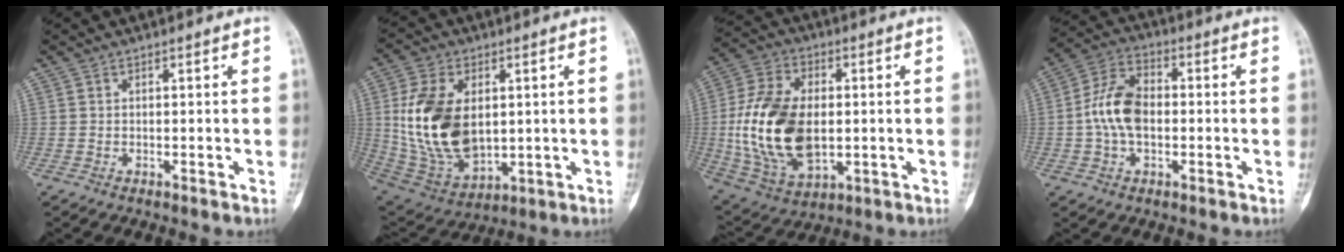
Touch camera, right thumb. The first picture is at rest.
{"total": 19.1, "force": [2.0, 11.8, 14.9], "torque": [-0.277, -0.017, 0.057]}
{"total": 20.6, "force": [-0.6, 12.6, 16.3], "torque": [-0.311, -0.004, 0.004]}
{"total": 10.2, "force": [-0.6, 6.4, 7.9], "torque": [-0.149, 0.026, -0.020]}